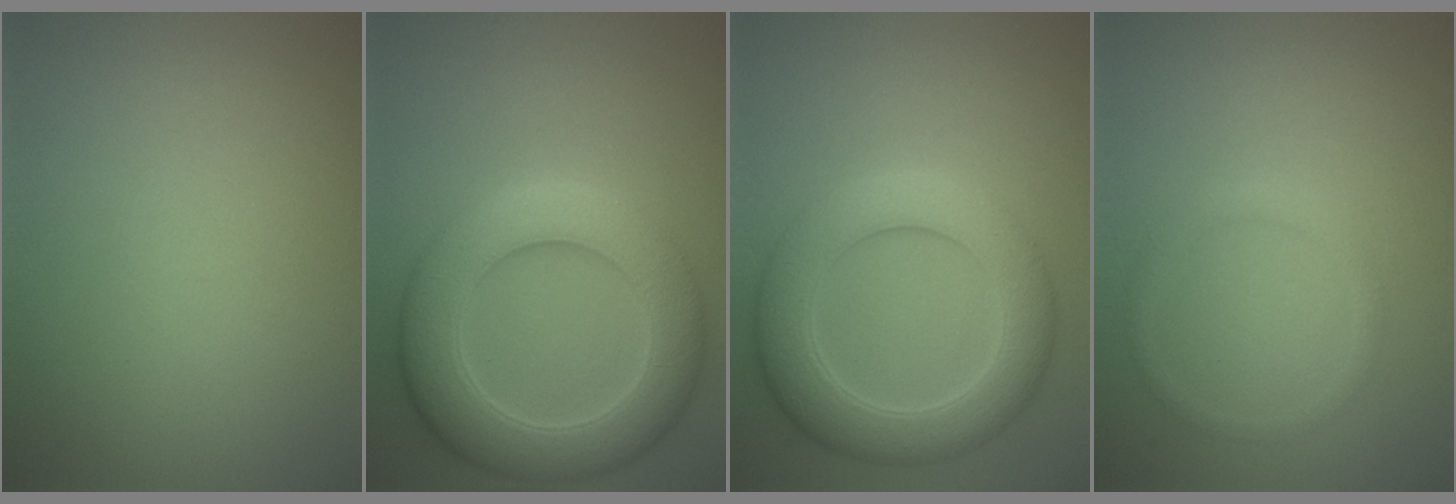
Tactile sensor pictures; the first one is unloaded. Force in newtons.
{"total": 8.0, "press": 7.9, "slide": 0.7}
{"total": 6.4, "press": 6.4, "slide": 0.1}
{"total": 1.2, "press": 1.2, "slide": 0.0}